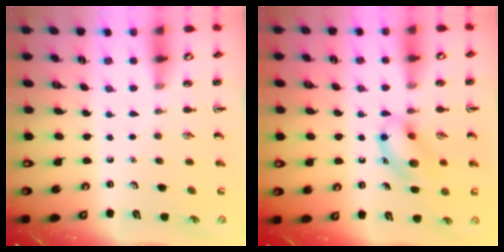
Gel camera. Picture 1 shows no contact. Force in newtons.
{"total": 12.5, "press": 12.4, "slide": 1.0}